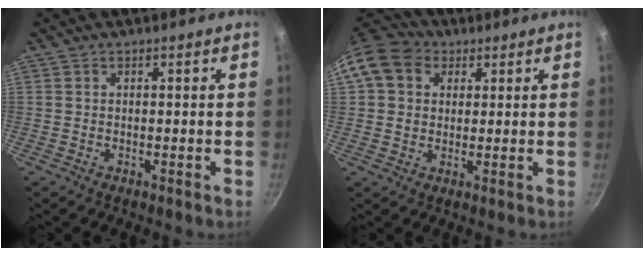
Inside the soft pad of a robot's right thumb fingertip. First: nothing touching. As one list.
[{"total": 11.1, "force": [3.4, 9.0, 5.5], "torque": [-0.087, 0.016, 0.046]}]